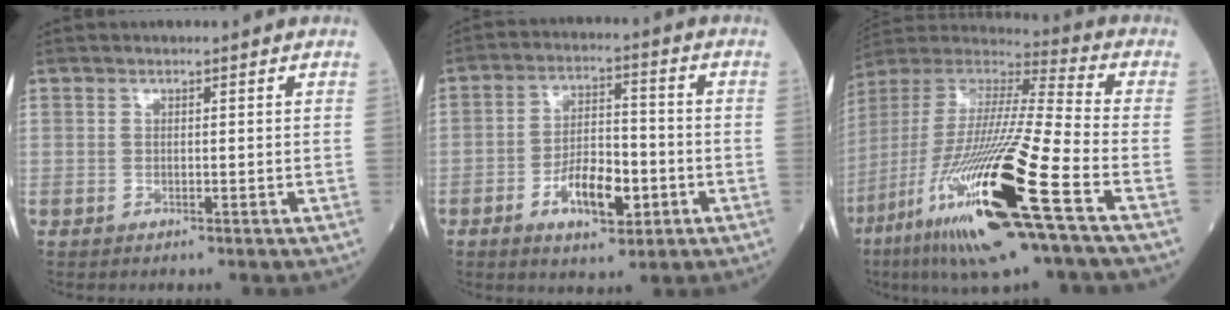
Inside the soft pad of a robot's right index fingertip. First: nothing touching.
{"total": 9.2, "force": [-3.3, 3.7, 7.7], "torque": [-0.141, 0.005, -0.055]}
{"total": 26.6, "force": [-11.0, 1.5, 24.2], "torque": [-0.494, -0.062, -0.208]}